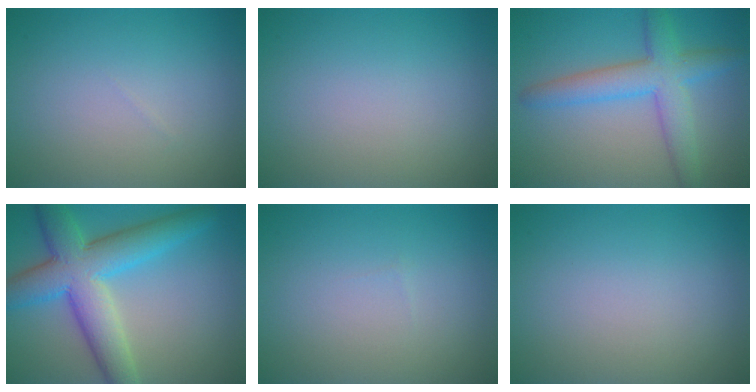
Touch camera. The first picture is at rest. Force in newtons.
{"total": 0.0}
{"total": 5.4, "press": 5.3, "slide": 0.3}
{"total": 8.7, "press": 8.6, "slide": 0.2}
{"total": 0.0}
{"total": 0.0}